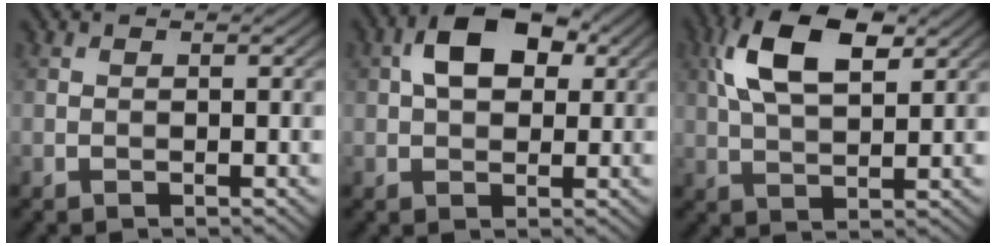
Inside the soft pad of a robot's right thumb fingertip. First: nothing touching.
{"total": 7.2, "force": [2.0, 4.5, 5.2], "torque": [-0.090, 0.013, 0.025]}
{"total": 10.4, "force": [4.1, 4.8, 8.3], "torque": [-0.180, 0.019, 0.075]}